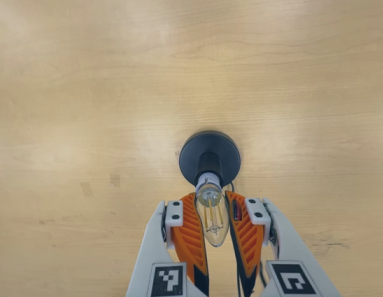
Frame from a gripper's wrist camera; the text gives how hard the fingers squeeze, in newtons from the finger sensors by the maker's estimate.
{"total": 22.9, "left": 24.3, "right": 21.5}